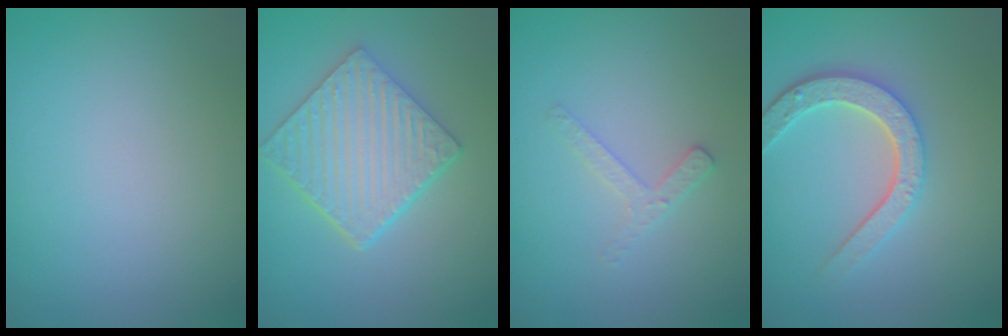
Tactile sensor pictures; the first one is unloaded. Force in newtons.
{"total": 5.9, "press": 4.6, "slide": 3.7}
{"total": 1.7, "press": 1.7, "slide": 0.3}
{"total": 4.0, "press": 3.3, "slide": 2.2}